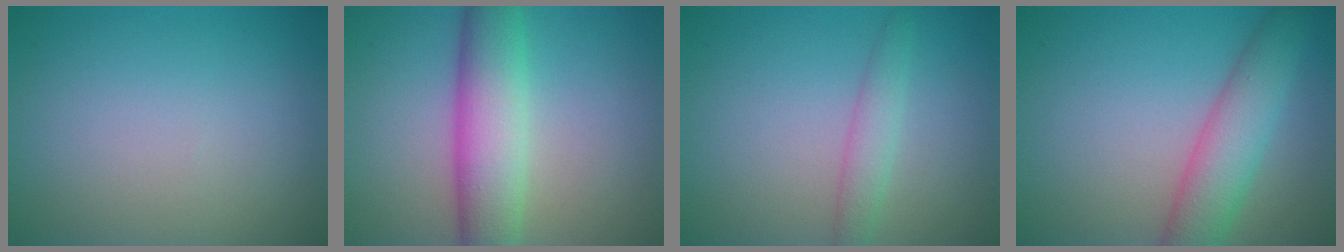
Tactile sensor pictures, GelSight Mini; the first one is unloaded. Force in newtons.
{"total": 7.0, "press": 7.0, "slide": 0.1}
{"total": 2.2, "press": 2.2, "slide": 0.1}
{"total": 5.2, "press": 5.2, "slide": 0.3}